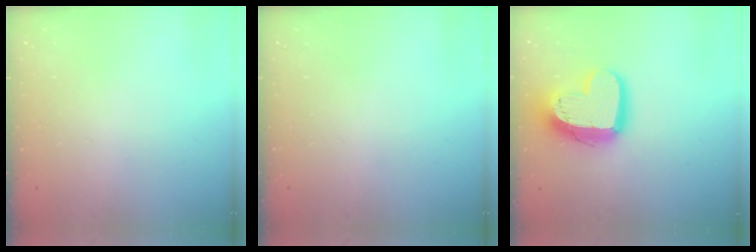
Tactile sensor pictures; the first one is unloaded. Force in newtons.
{"total": 0.0}
{"total": 17.0, "press": 17.0, "slide": 1.7}